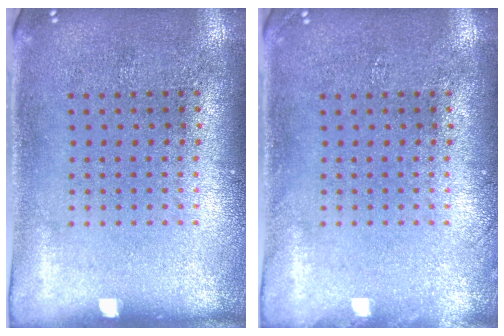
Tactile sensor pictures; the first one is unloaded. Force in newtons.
{"total": 0.7, "press": 0.7, "slide": 0.1}